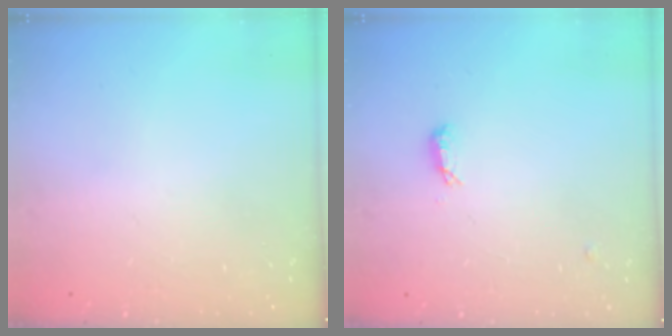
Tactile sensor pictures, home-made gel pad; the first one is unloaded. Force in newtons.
{"total": 6.1, "press": 5.8, "slide": 1.6}